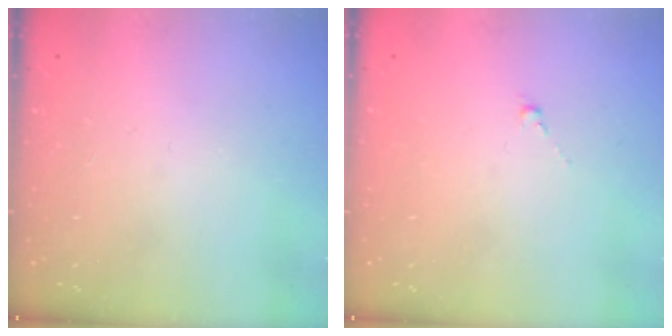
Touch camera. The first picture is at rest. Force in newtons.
{"total": 0.6, "press": 0.4, "slide": 0.4}